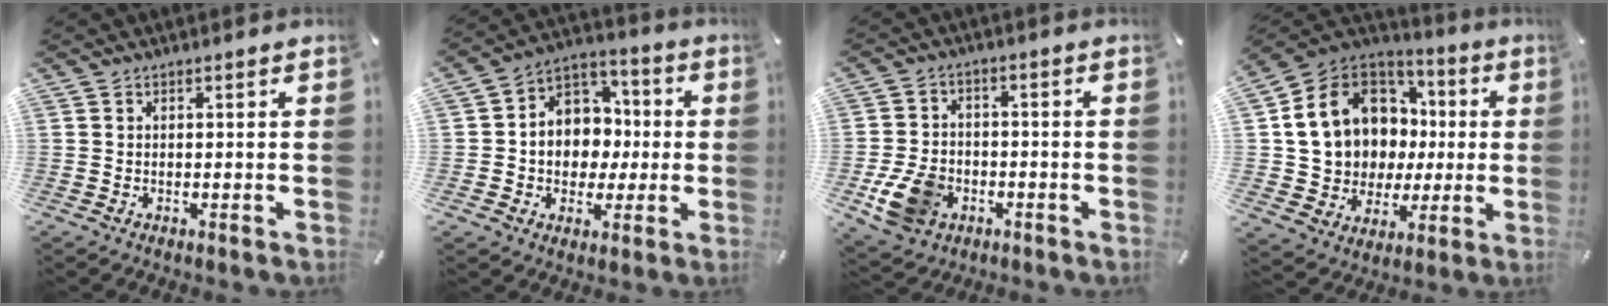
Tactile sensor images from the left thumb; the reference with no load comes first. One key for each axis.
{"total": 10.7, "fx": -1.0, "fy": 10.0, "fz": 3.7, "tx": -0.065, "ty": 0.009, "tz": -0.013}
{"total": 10.2, "fx": -3.6, "fy": 7.7, "fz": 5.6, "tx": -0.117, "ty": 0.015, "tz": -0.061}
{"total": 15.9, "fx": 4.2, "fy": 13.6, "fz": 7.0, "tx": -0.157, "ty": -0.038, "tz": 0.099}